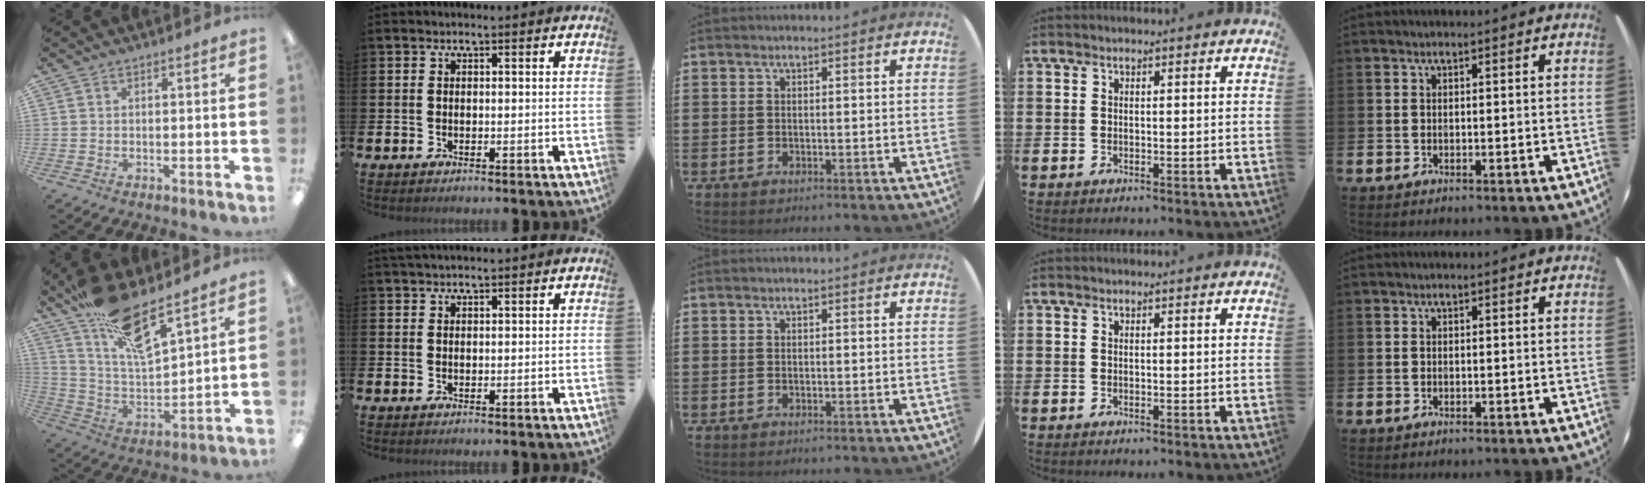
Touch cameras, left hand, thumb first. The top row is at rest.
{"thumb": {"total": 16.2, "force": [12.1, 4.4, 9.8], "torque": [-0.188, -0.072, 0.212]}, "index": {"total": 1.4, "force": [1.4, 0.1, 0.4], "torque": [-0.006, 0.001, 0.025]}}